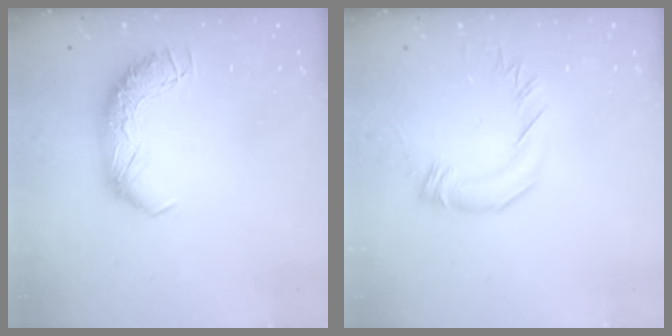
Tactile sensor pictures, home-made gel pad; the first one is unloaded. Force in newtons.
{"total": 2.5, "press": 2.4, "slide": 0.3}